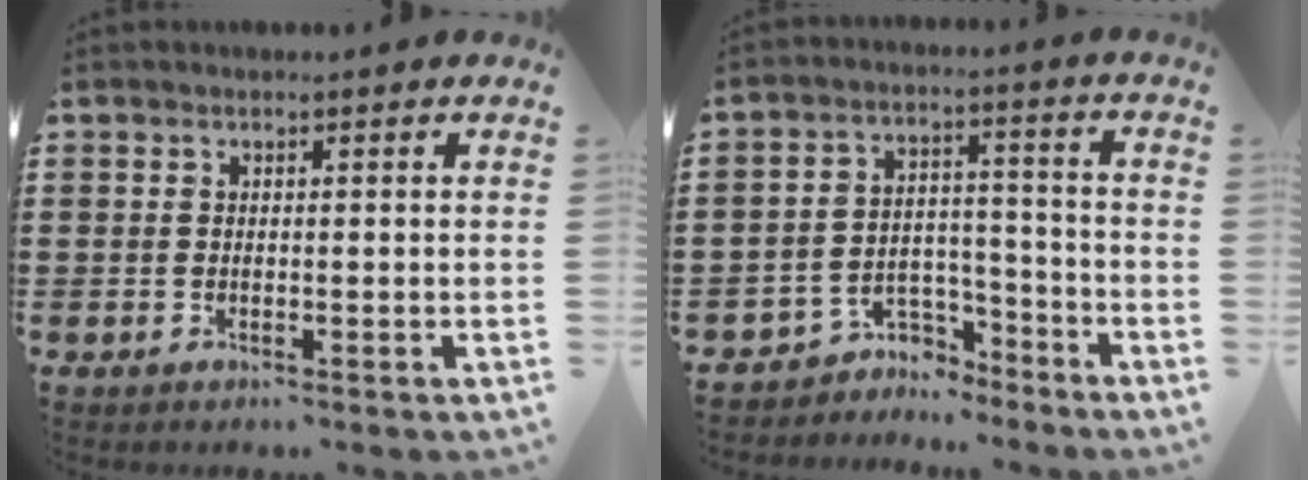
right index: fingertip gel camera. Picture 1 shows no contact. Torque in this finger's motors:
{"motor_torque": [0.18, 0.63, -0.07, -0.05]}